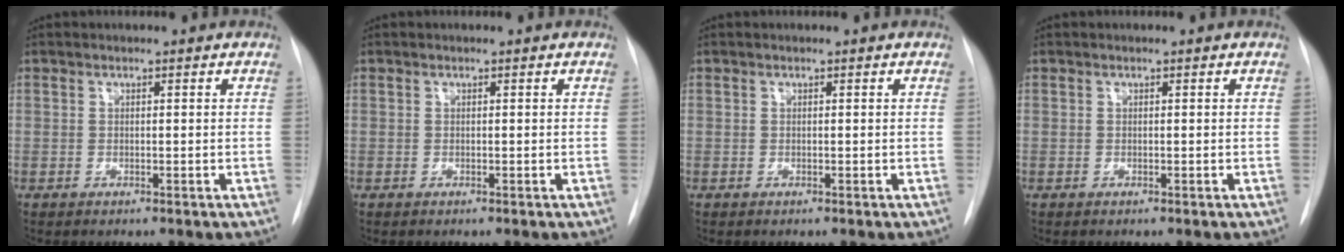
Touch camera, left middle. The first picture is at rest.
{"total": 0.0}
{"total": 0.0}
{"total": 0.0}